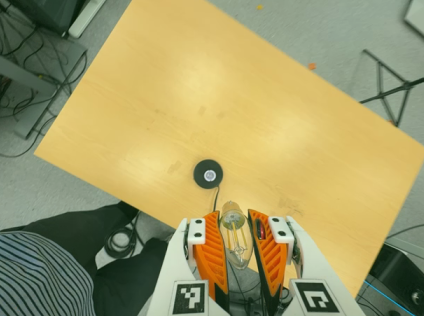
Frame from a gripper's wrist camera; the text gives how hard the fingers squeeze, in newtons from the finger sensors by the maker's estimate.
{"total": 23.4, "left": 25.7, "right": 21.1}